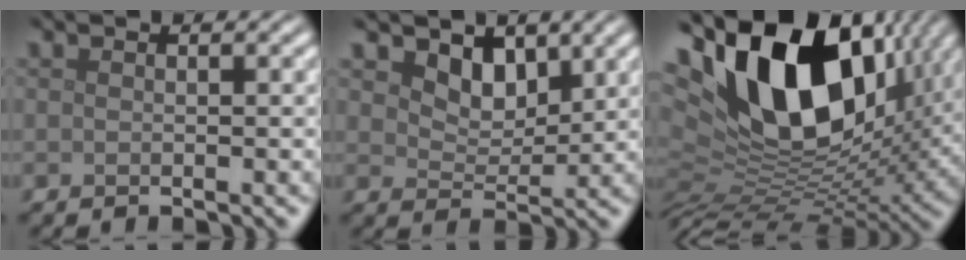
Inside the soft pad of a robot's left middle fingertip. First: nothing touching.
{"total": 3.0, "force": [2.1, 1.7, 1.2], "torque": [-0.032, -0.014, 0.034]}
{"total": 16.2, "force": [6.1, 8.3, 12.5], "torque": [-0.224, 0.016, 0.098]}